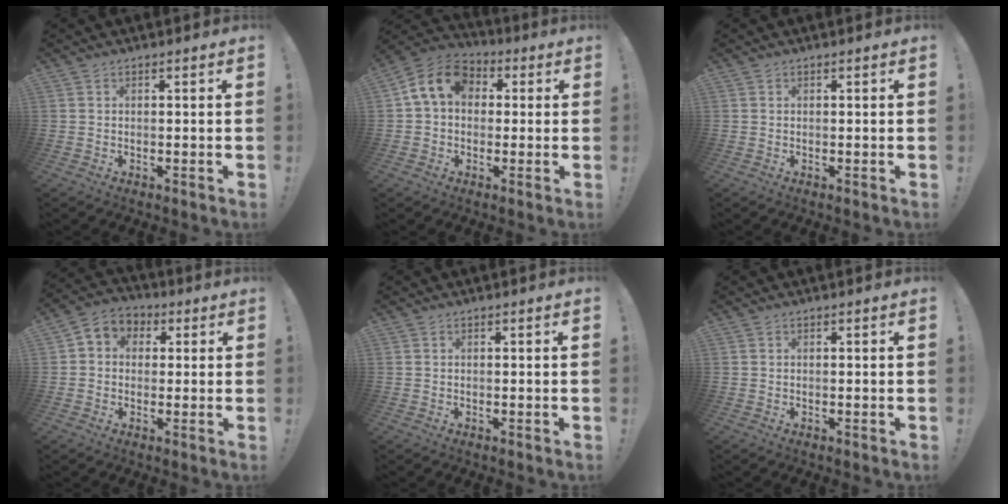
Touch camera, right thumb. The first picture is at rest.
{"total": 11.7, "force": [2.7, 8.7, 7.4], "torque": [-0.129, 0.013, 0.056]}
{"total": 0.0}
{"total": 5.6, "force": [-0.4, 5.1, 2.2], "torque": [-0.027, 0.012, -0.003]}
{"total": 0.0}
{"total": 0.0}